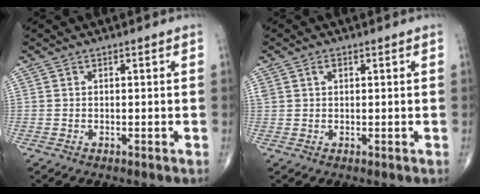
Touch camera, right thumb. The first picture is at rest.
{"total": 1.5, "force": [0.7, 1.0, 0.9], "torque": [-0.019, 0.006, 0.016]}